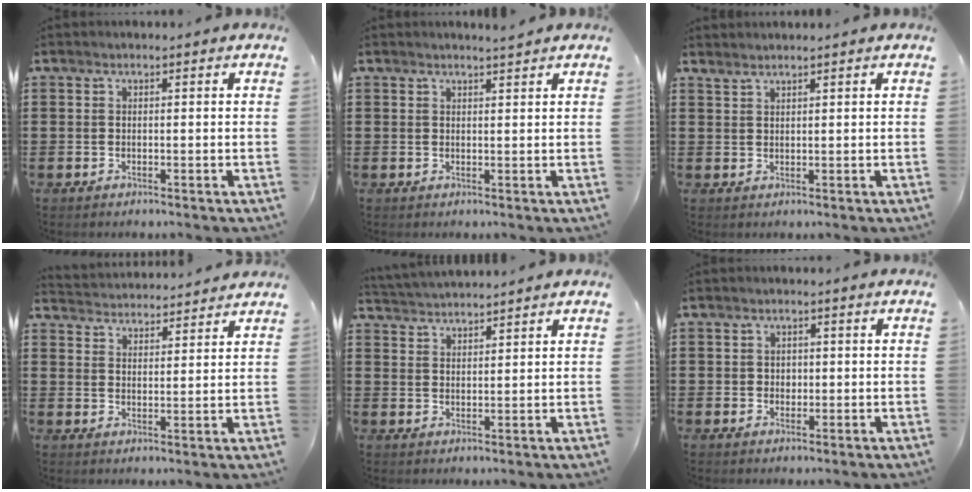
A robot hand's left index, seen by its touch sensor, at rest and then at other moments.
{"total": 1.7, "force": [1.6, -0.1, 0.6], "torque": [-0.014, 0.000, 0.031]}
{"total": 1.4, "force": [1.3, -0.2, 0.1], "torque": [-0.005, -0.001, 0.027]}
{"total": 3.6, "force": [3.5, -0.3, -0.5], "torque": [-0.005, -0.021, 0.062]}
{"total": 2.6, "force": [2.5, -0.4, -0.3], "torque": [-0.003, -0.009, 0.047]}
{"total": 1.3, "force": [0.3, 1.2, 0.4], "torque": [-0.011, 0.006, 0.004]}